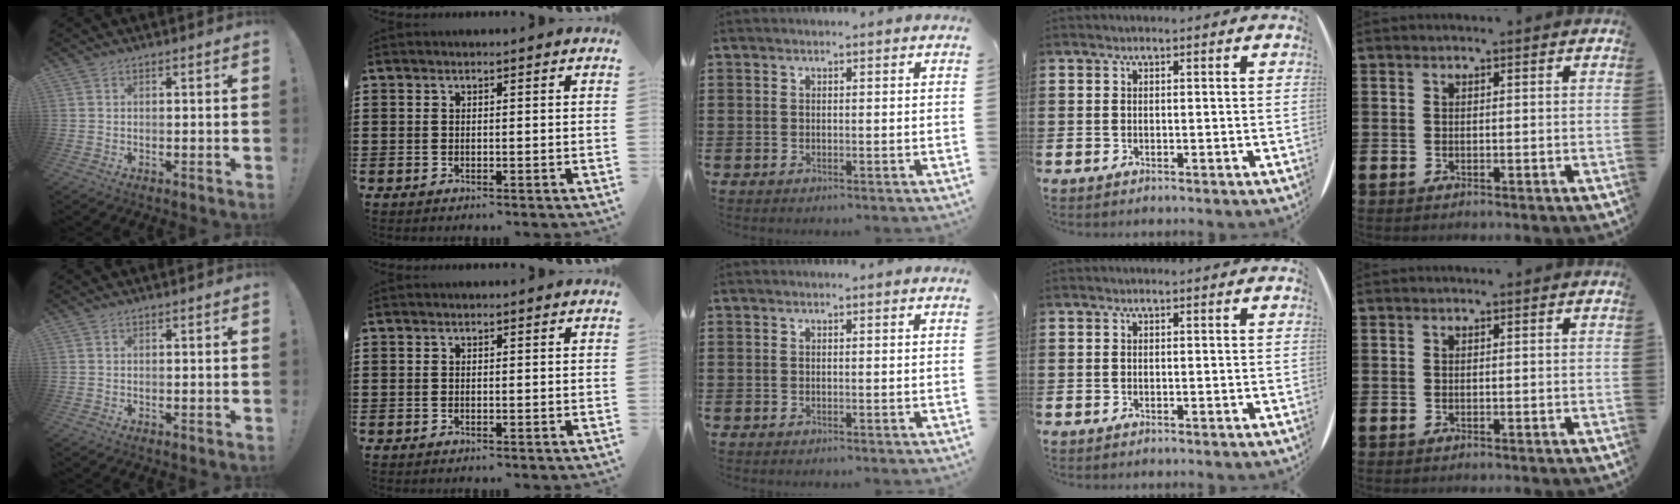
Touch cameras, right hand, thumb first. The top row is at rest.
{}